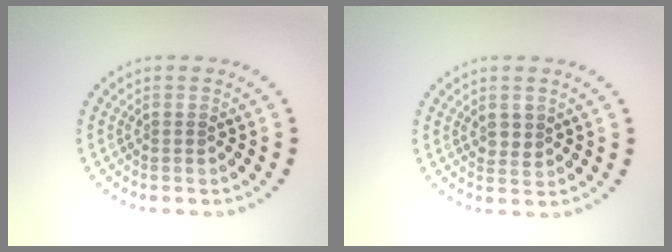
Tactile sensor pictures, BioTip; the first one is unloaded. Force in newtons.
{"total": 1.5, "press": 1.4, "slide": 0.4}